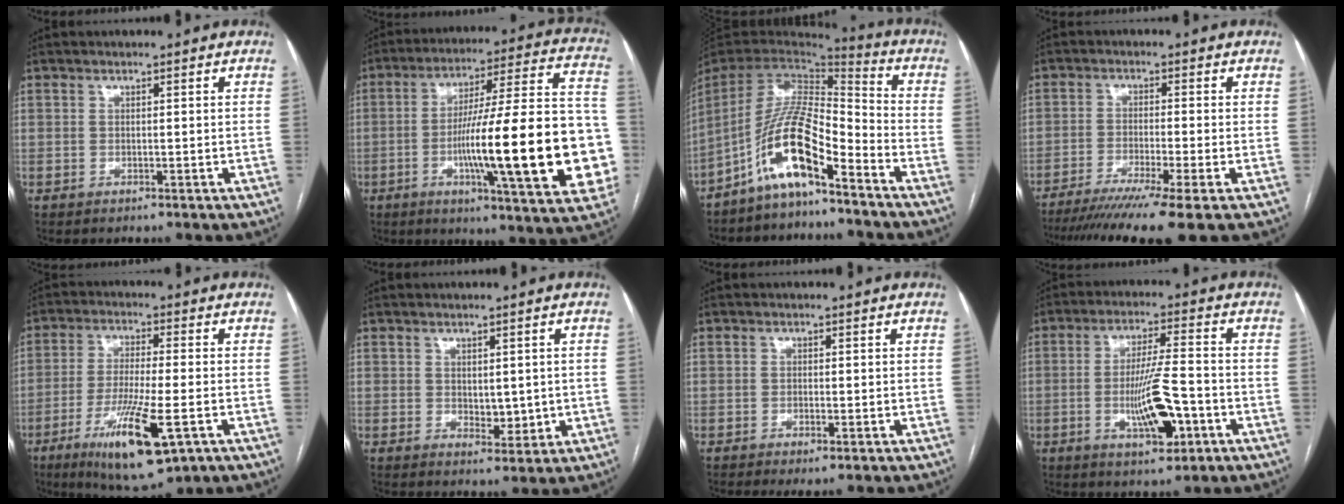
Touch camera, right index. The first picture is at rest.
{"total": 27.4, "force": [-5.6, 2.9, 26.6], "torque": [-0.332, 0.009, -0.084]}
{"total": 12.4, "force": [-7.6, 2.6, 9.4], "torque": [-0.186, 0.017, -0.141]}
{"total": 12.4, "force": [-9.4, -1.7, 7.9], "torque": [-0.117, -0.033, -0.143]}
{"total": 13.3, "force": [-5.7, 1.9, 11.9], "torque": [-0.223, -0.032, -0.090]}
{"total": 3.6, "force": [0.1, 1.9, 3.0], "torque": [-0.039, -0.007, 0.010]}
{"total": 1.8, "force": [-0.9, 0.3, 1.5], "torque": [-0.023, -0.003, -0.012]}
{"total": 9.9, "force": [-3.2, 1.7, 9.3], "torque": [-0.169, -0.003, -0.051]}